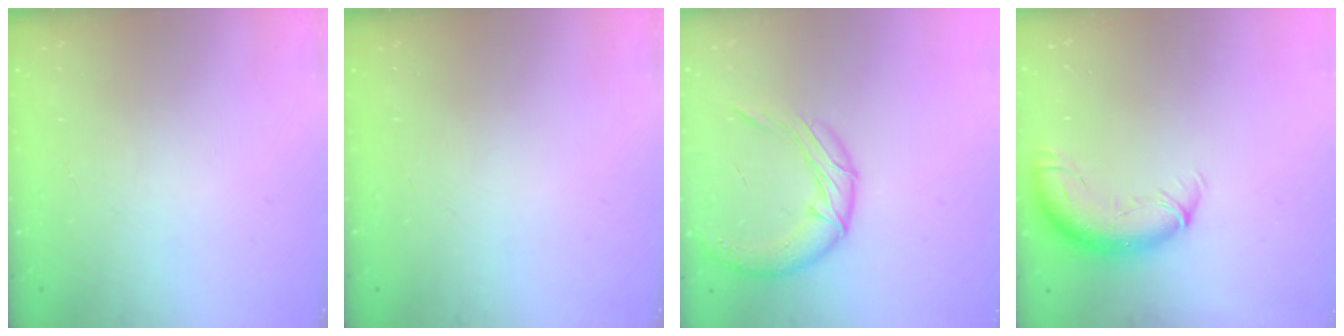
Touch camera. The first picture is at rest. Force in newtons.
{"total": 0.0}
{"total": 14.7, "press": 14.5, "slide": 2.0}
{"total": 11.5, "press": 11.2, "slide": 2.8}